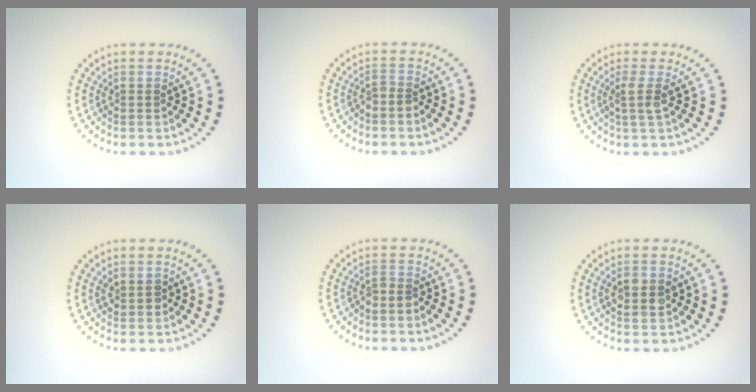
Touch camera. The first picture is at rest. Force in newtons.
{"total": 1.0, "press": 0.6, "slide": 0.8}
{"total": 1.8, "press": 1.3, "slide": 1.3}
{"total": 1.4, "press": 1.3, "slide": 0.4}
{"total": 1.0, "press": 0.6, "slide": 0.8}
{"total": 2.0, "press": 2.0, "slide": 0.2}